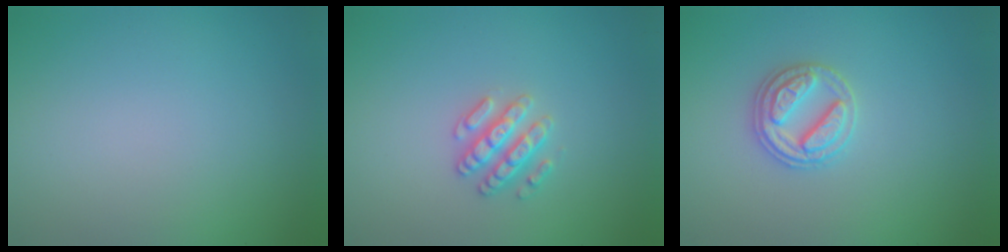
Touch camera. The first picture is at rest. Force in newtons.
{"total": 2.5, "press": 2.5, "slide": 0.4}
{"total": 2.8, "press": 2.8, "slide": 0.2}